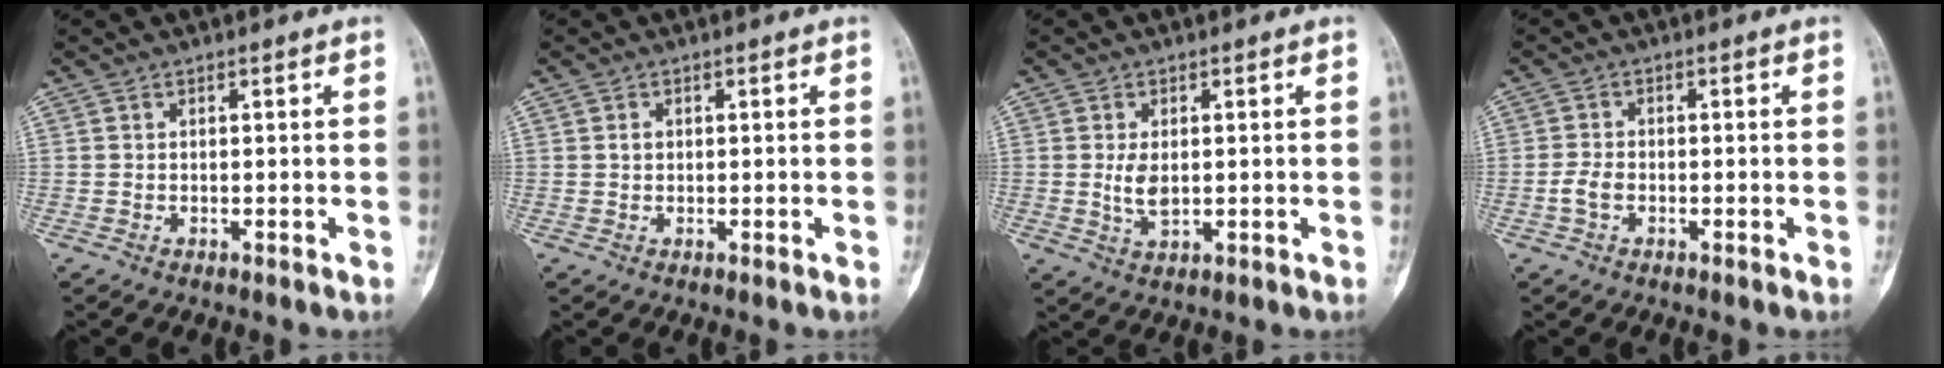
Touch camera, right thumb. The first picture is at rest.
{"total": 1.2, "force": [0.2, 1.0, 0.7], "torque": [-0.010, 0.003, 0.005]}
{"total": 4.1, "force": [0.2, 2.2, 3.4], "torque": [-0.063, -0.009, 0.008]}
{"total": 2.8, "force": [-0.9, 1.8, 1.9], "torque": [-0.041, 0.008, -0.021]}